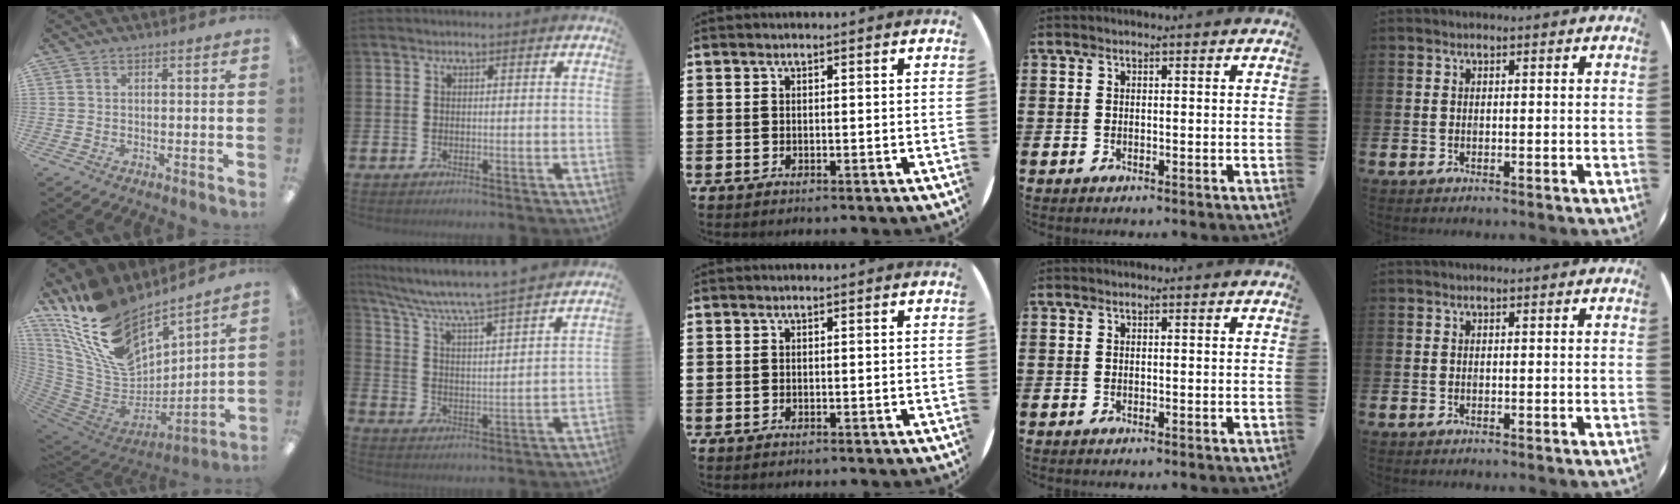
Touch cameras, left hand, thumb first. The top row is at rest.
{"thumb": {"total": 21.0, "force": [15.2, 9.6, 10.8], "torque": [-0.234, -0.103, 0.280]}, "index": {"total": 7.2, "force": [6.6, 0.1, 2.9], "torque": [-0.089, -0.053, 0.105]}}